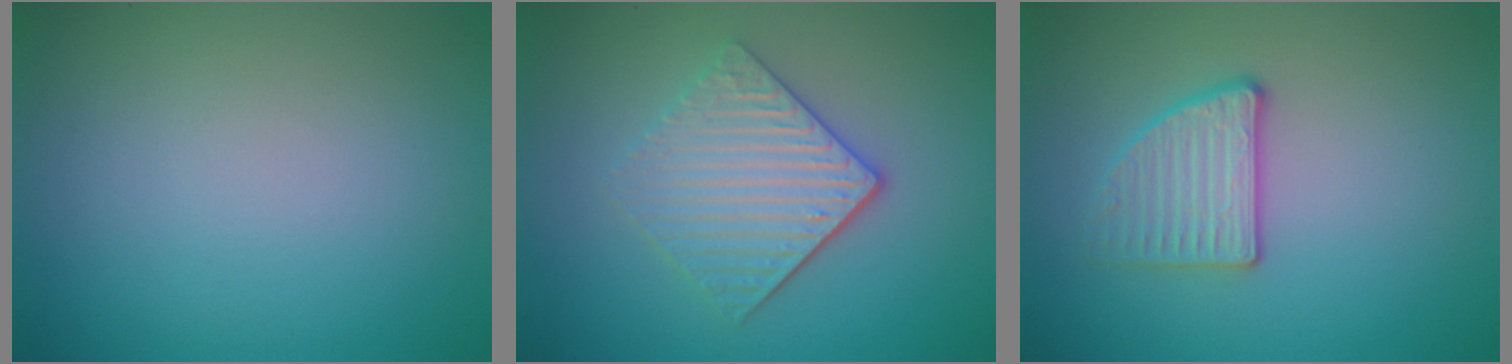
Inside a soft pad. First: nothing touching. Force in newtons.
{"total": 4.1, "press": 3.4, "slide": 2.3}
{"total": 2.7, "press": 2.6, "slide": 0.8}